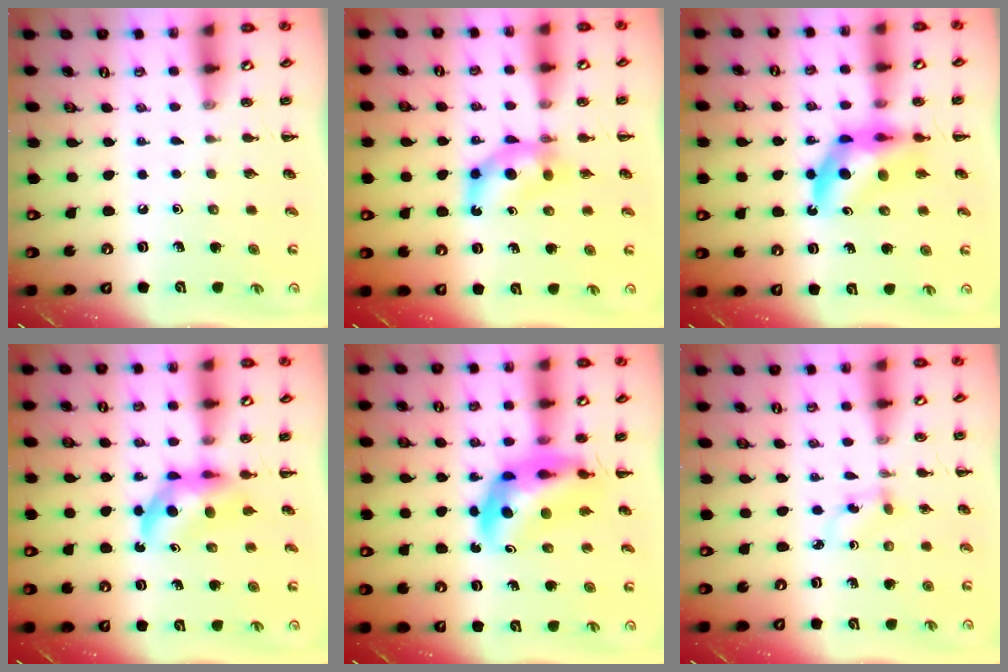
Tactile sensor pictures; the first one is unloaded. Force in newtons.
{"total": 6.2, "press": 6.1, "slide": 0.8}
{"total": 9.3, "press": 8.7, "slide": 3.2}
{"total": 5.9, "press": 5.8, "slide": 0.9}
{"total": 10.8, "press": 10.4, "slide": 3.1}
{"total": 2.1, "press": 1.9, "slide": 1.0}